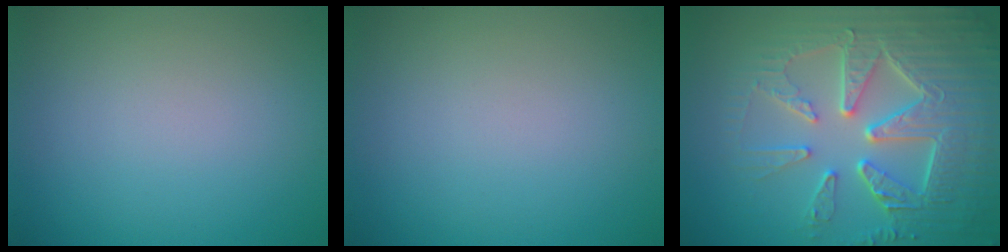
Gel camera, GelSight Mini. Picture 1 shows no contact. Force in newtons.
{"total": 0.0}
{"total": 8.6, "press": 6.4, "slide": 5.8}